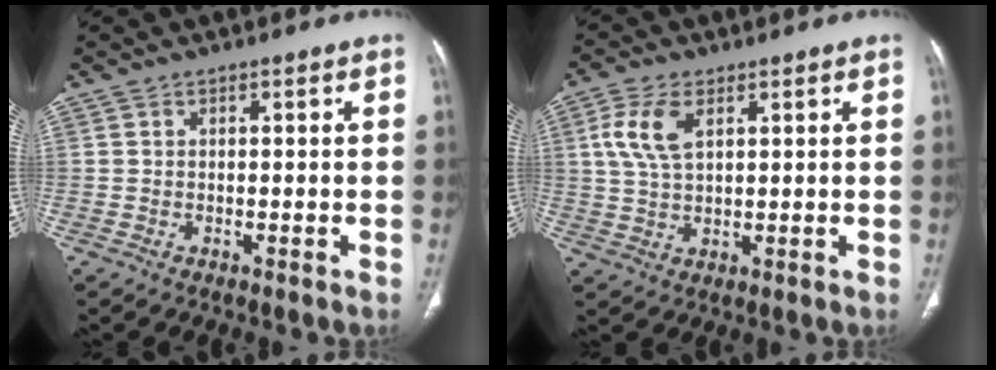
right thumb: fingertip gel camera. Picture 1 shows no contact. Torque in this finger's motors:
{"motor_torque": [-1.00, 1.05, 0.44, -0.34, 0.27]}